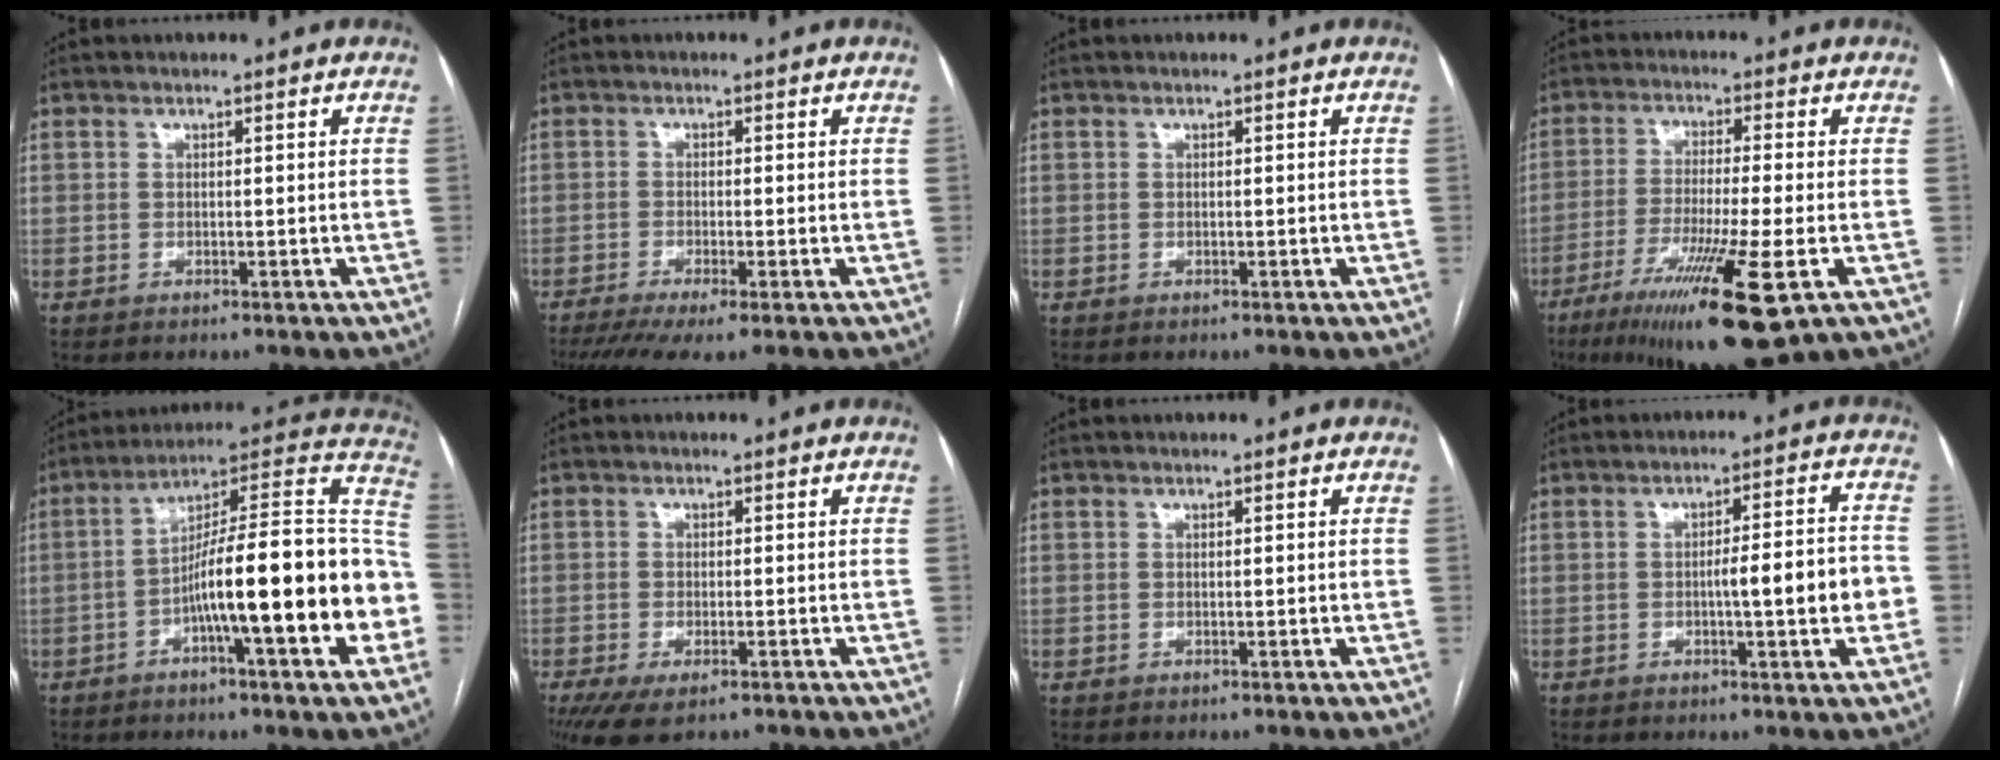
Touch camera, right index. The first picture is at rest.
{"total": 7.1, "force": [-5.0, 0.4, 5.0], "torque": [-0.077, -0.013, -0.084]}
{"total": 0.0}
{"total": 16.0, "force": [-7.5, 0.9, 14.1], "torque": [-0.241, -0.044, -0.123]}
{"total": 22.8, "force": [-5.2, 2.5, 22.0], "torque": [-0.257, 0.031, -0.076]}
{"total": 6.4, "force": [-4.1, 2.3, 4.2], "torque": [-0.071, -0.015, -0.067]}
{"total": 0.0}
{"total": 8.3, "force": [-1.5, 0.8, 8.1], "torque": [-0.112, 0.018, -0.018]}